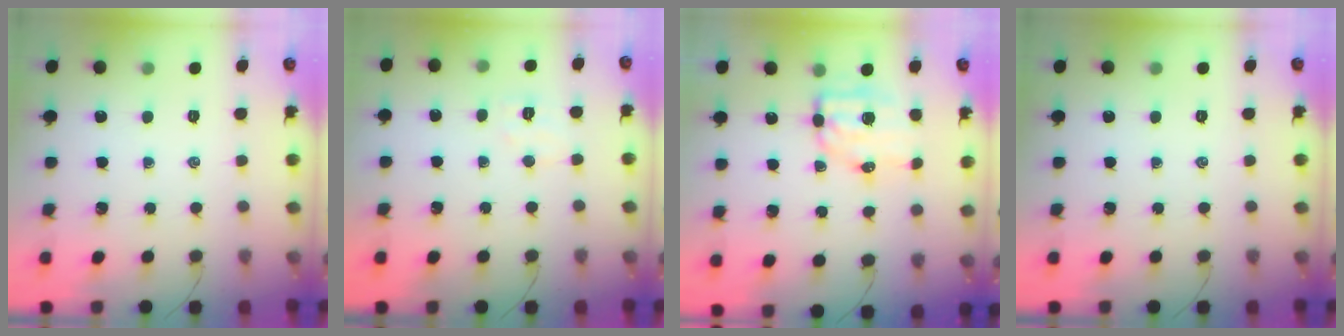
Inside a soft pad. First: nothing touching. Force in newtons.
{"total": 4.7, "press": 4.5, "slide": 1.1}
{"total": 7.1, "press": 7.1, "slide": 1.0}
{"total": 0.0}